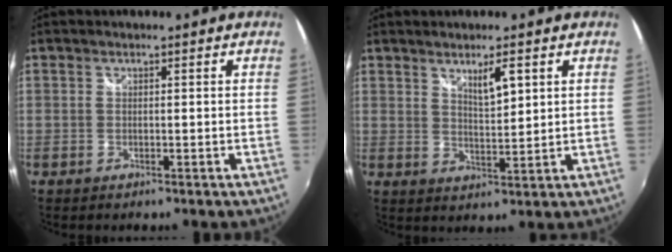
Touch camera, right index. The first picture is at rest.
{"total": 4.9, "force": [2.9, 1.1, 3.9], "torque": [-0.065, -0.002, 0.054]}